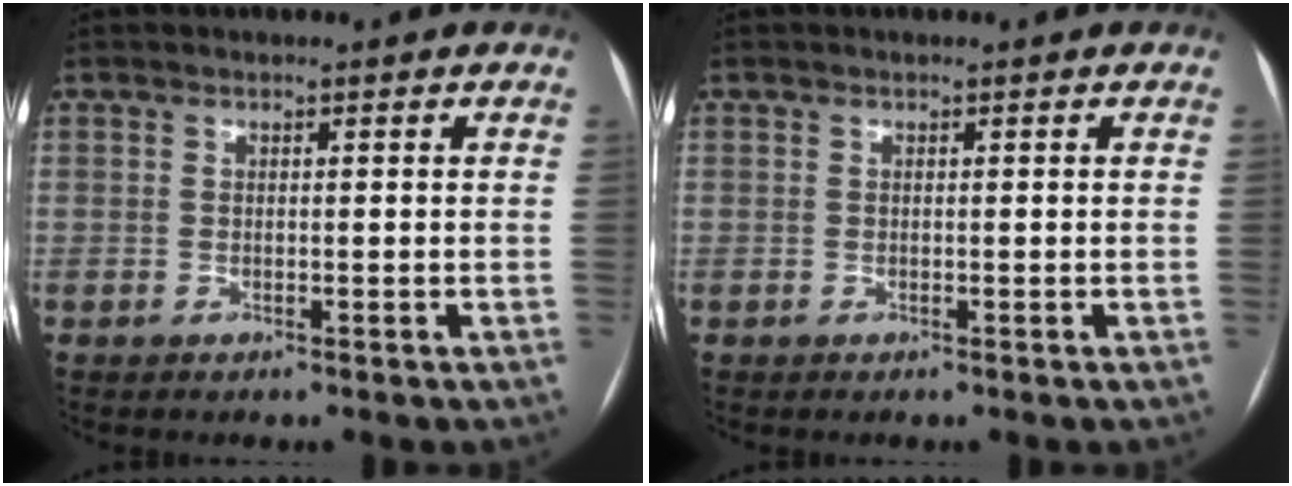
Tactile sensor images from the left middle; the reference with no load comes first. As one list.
[{"total": 0.0}]